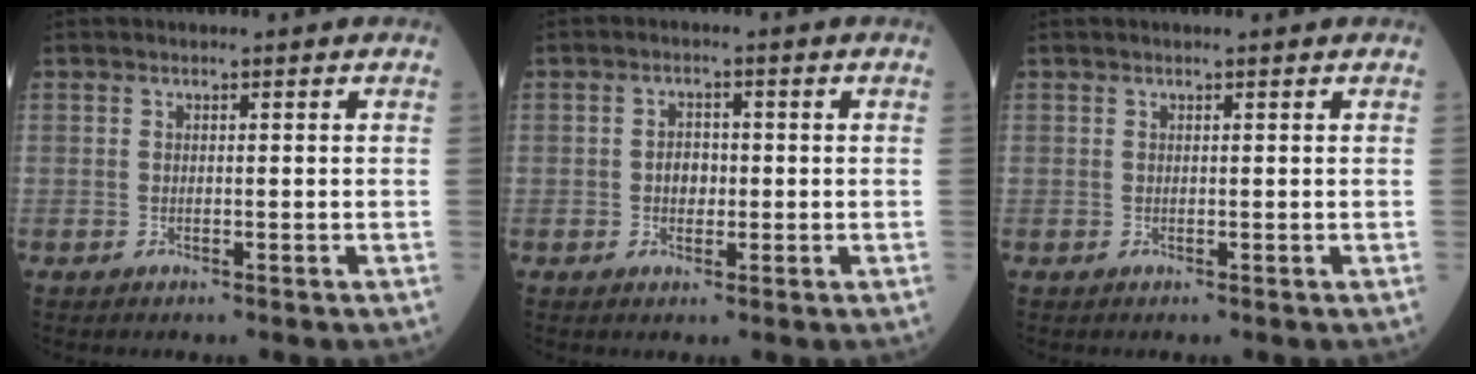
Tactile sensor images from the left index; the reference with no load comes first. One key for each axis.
{"total": 2.7, "fx": -0.3, "fy": 1.9, "fz": 1.9, "tx": -0.030, "ty": 0.006, "tz": -0.004}
{"total": 0.8, "fx": 0.6, "fy": 0.0, "fz": 0.5, "tx": -0.009, "ty": 0.007, "tz": 0.011}